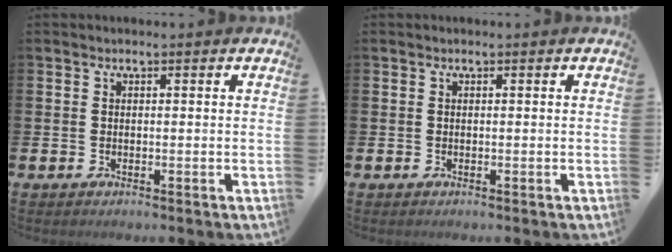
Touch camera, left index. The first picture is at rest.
{"total": 0.0}